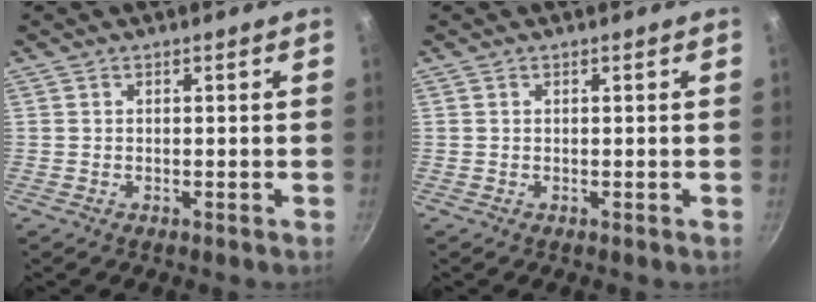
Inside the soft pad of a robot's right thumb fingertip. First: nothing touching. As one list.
[{"total": 0.0}]